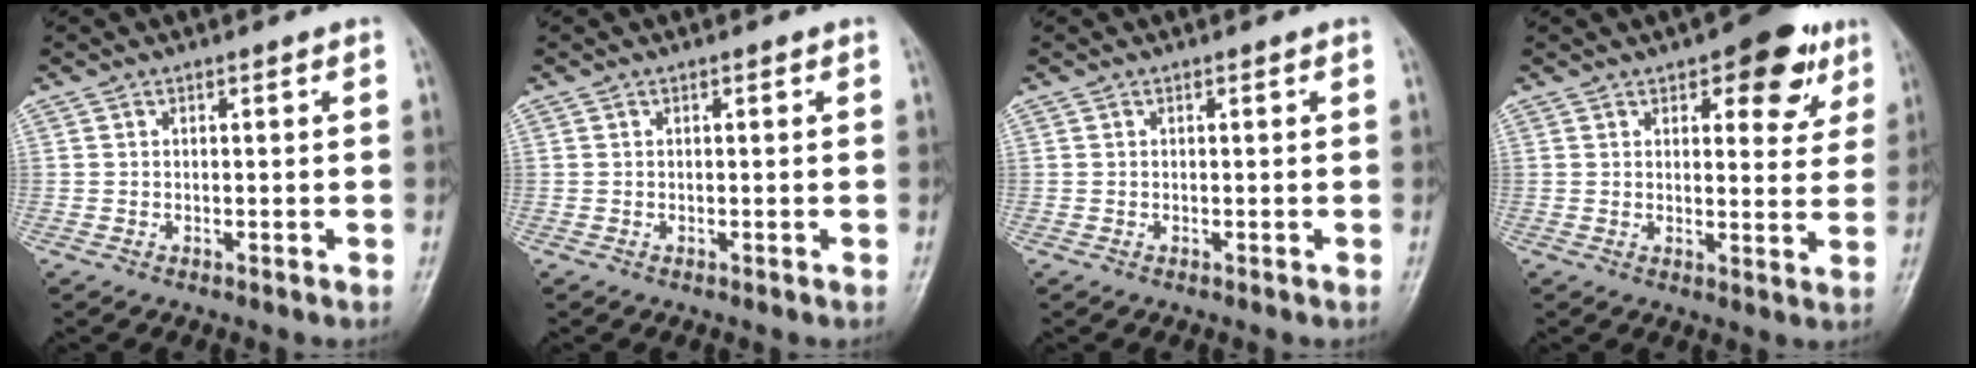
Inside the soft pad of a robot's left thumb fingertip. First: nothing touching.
{"total": 0.0}
{"total": 0.0}
{"total": 10.3, "force": [5.5, 4.7, 7.3], "torque": [-0.054, -0.019, 0.065]}